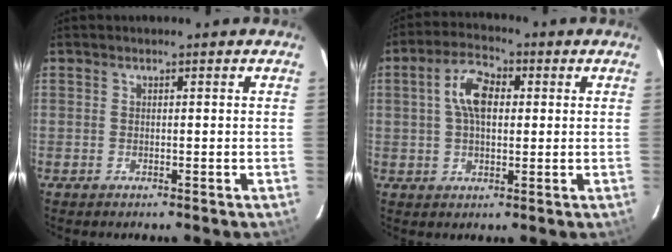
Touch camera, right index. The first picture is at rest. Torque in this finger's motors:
{"motor_torque": [0.34, -0.03, 0.48, 0.13]}